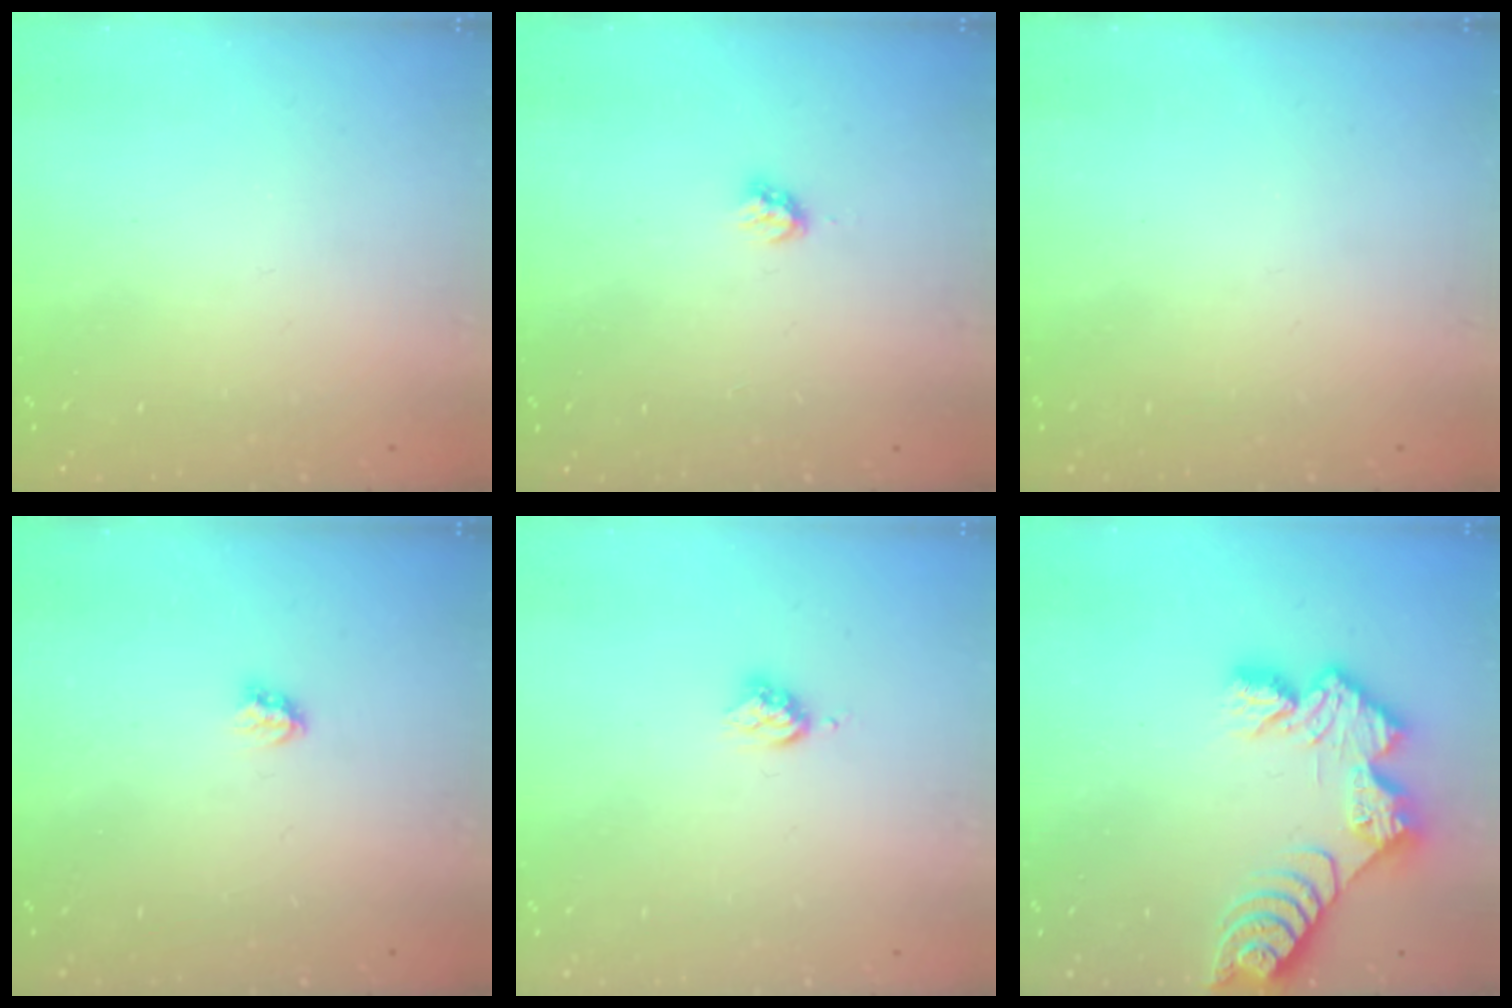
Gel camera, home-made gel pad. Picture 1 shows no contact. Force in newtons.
{"total": 2.8, "press": 2.7, "slide": 0.3}
{"total": 0.0}
{"total": 2.7, "press": 2.6, "slide": 0.4}
{"total": 3.4, "press": 3.3, "slide": 0.5}
{"total": 11.4, "press": 11.3, "slide": 0.9}